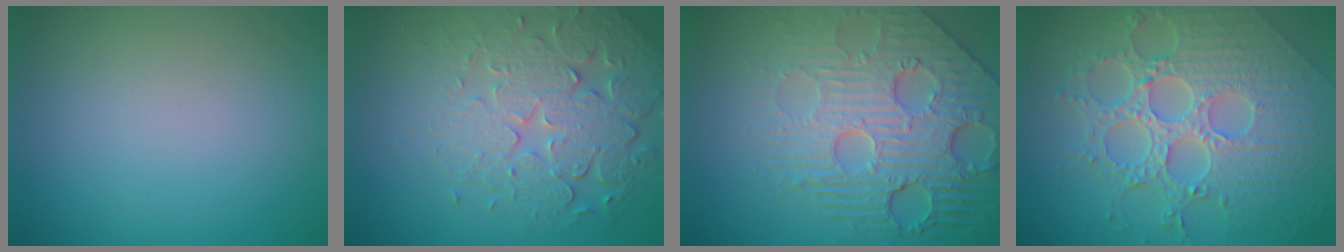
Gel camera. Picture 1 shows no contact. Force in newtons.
{"total": 6.4, "press": 4.9, "slide": 4.1}
{"total": 8.6, "press": 5.9, "slide": 6.3}
{"total": 8.7, "press": 6.4, "slide": 5.8}